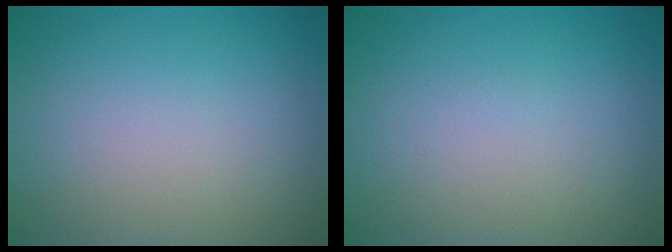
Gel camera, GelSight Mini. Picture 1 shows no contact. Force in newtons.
{"total": 0.0}